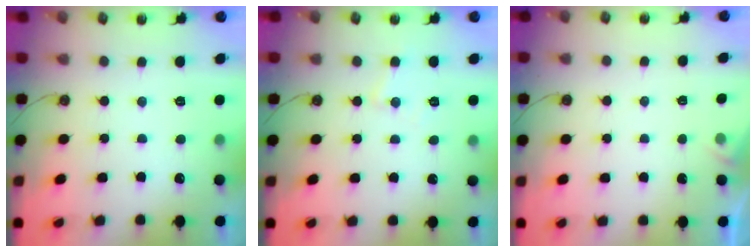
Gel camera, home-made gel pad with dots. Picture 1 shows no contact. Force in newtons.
{"total": 6.4, "press": 6.4, "slide": 0.5}
{"total": 2.2, "press": 2.1, "slide": 0.4}